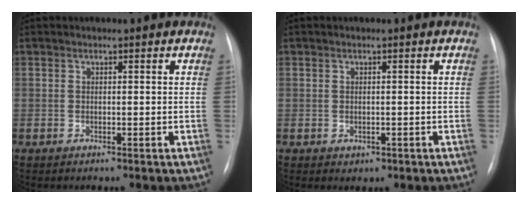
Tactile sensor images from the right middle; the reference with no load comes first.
{"total": 1.0, "force": [-0.2, 0.8, 0.5], "torque": [-0.006, 0.000, 0.002]}